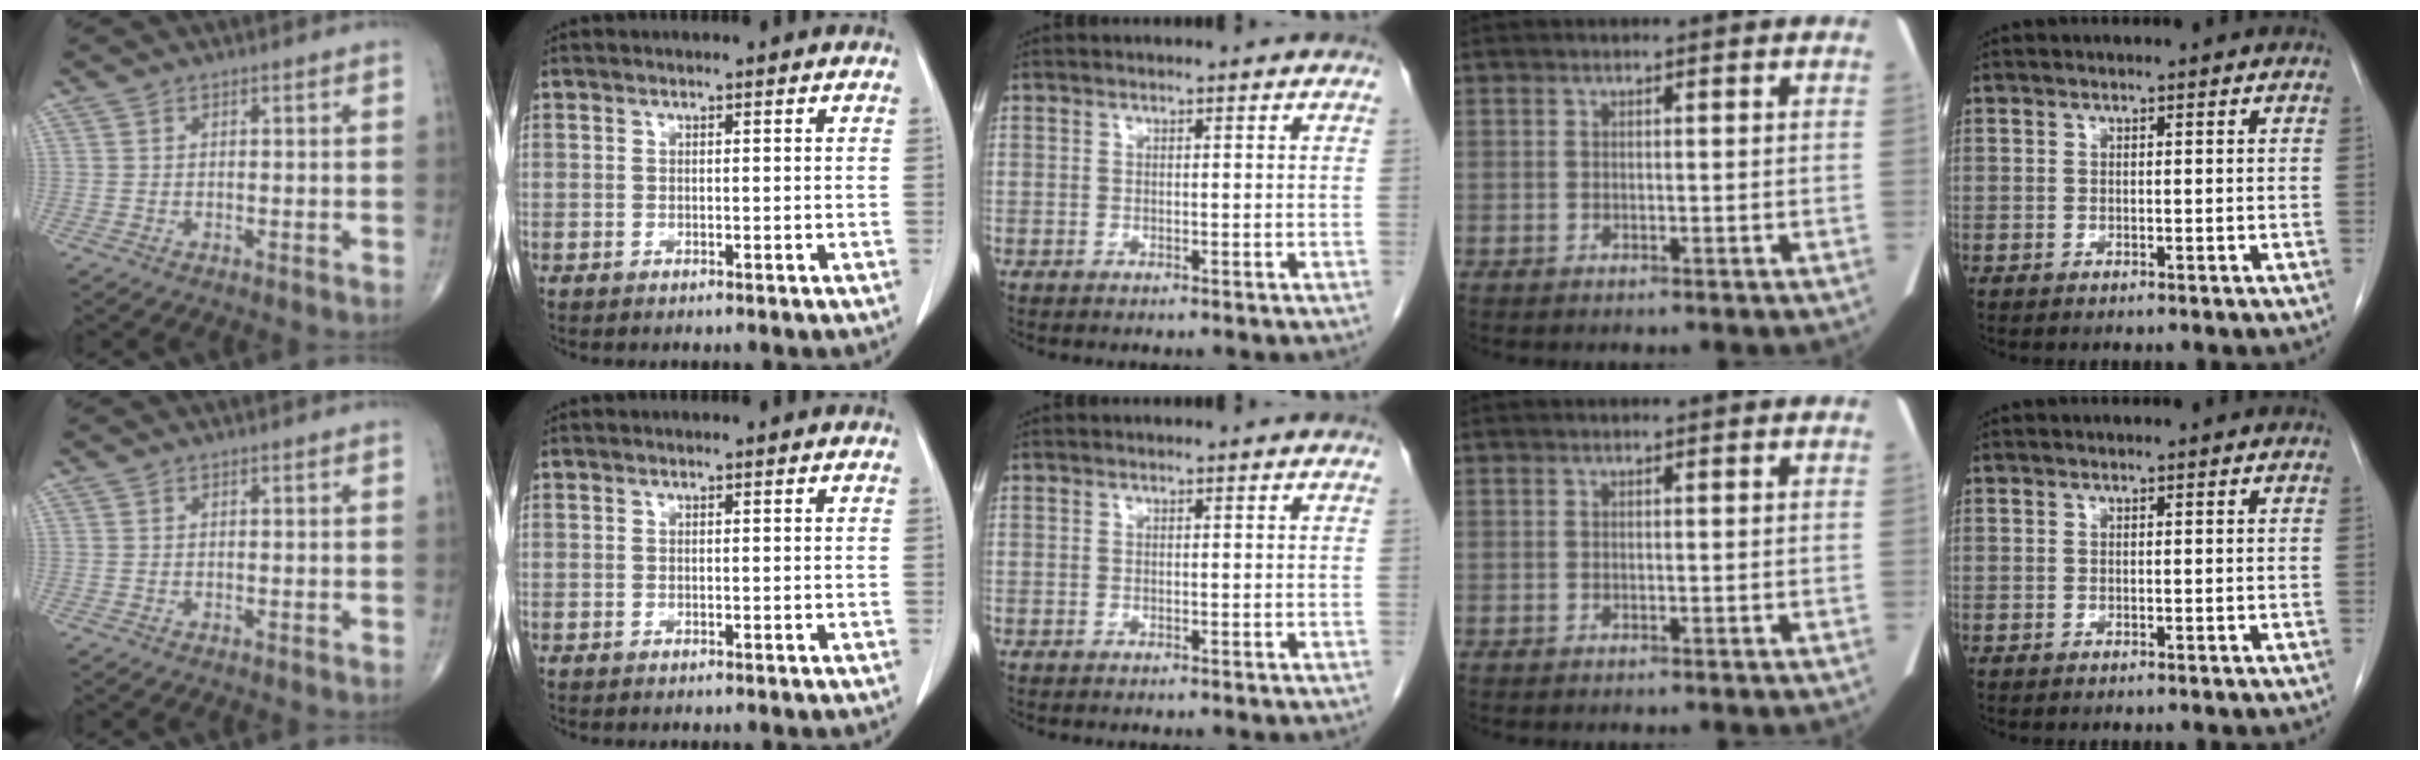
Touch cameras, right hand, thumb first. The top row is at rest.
{}